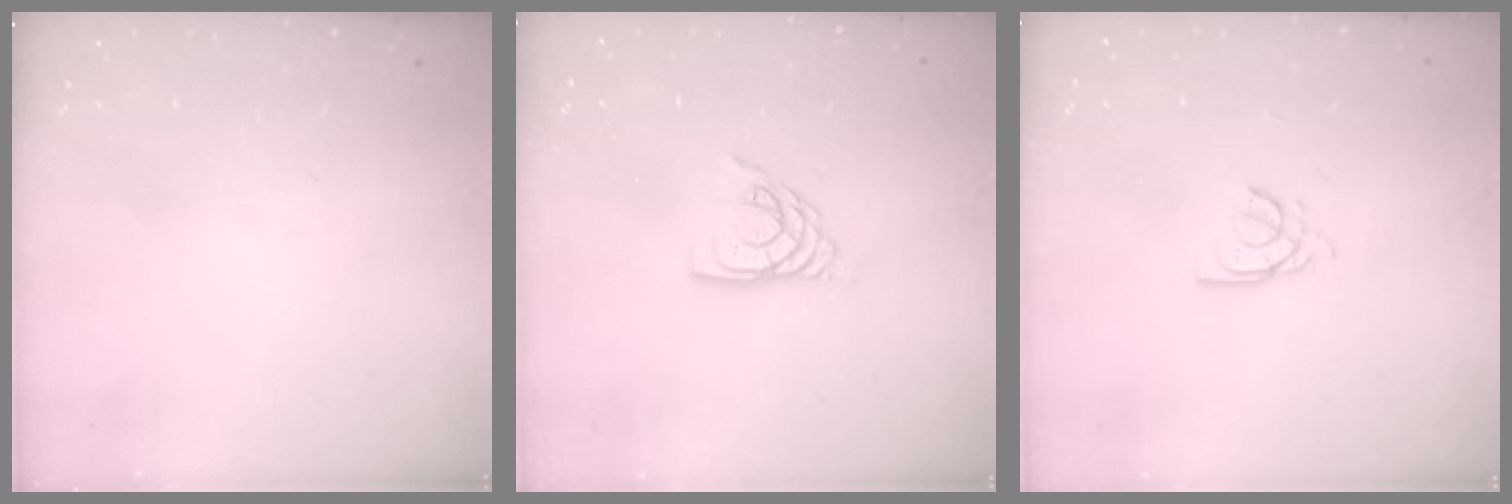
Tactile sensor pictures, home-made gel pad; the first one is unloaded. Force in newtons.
{"total": 7.9, "press": 7.9, "slide": 0.6}
{"total": 3.6, "press": 3.6, "slide": 0.4}